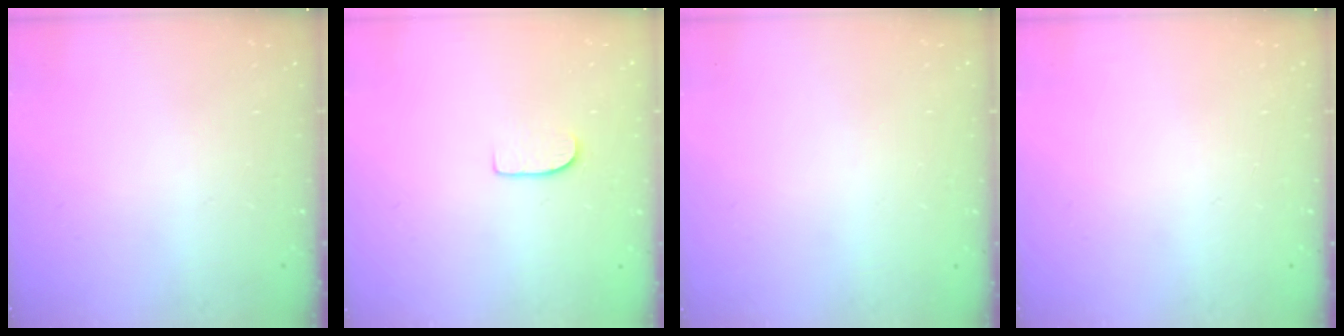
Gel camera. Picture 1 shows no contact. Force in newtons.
{"total": 5.5, "press": 5.5, "slide": 0.5}
{"total": 0.0}
{"total": 0.0}